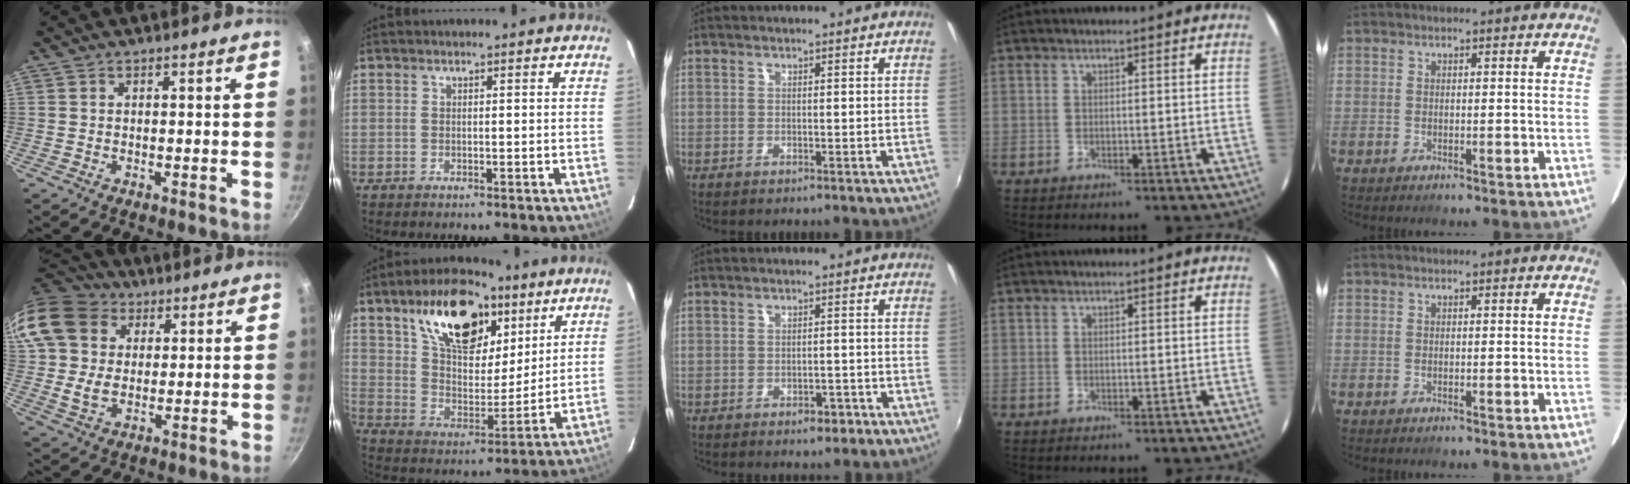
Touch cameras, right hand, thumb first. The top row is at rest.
{"thumb": {"total": 17.0, "force": [6.3, 12.9, 9.1], "torque": [-0.179, 0.003, 0.110]}, "index": {"total": 20.5, "force": [11.4, 10.2, 13.6], "torque": [-0.236, 0.029, 0.202]}, "middle": {"total": 2.8, "force": [-1.8, 1.6, 1.3], "torque": [-0.026, -0.001, -0.020]}}